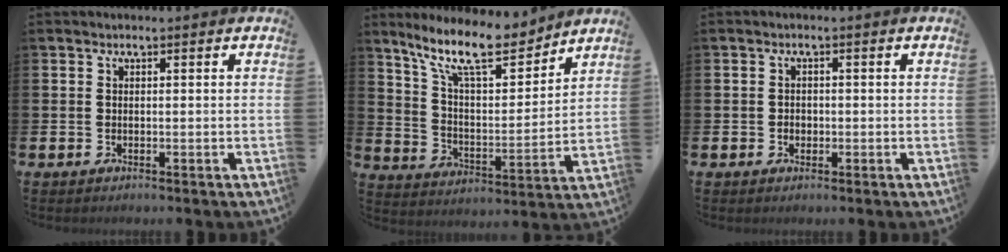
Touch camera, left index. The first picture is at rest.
{"total": 13.0, "force": [10.8, 3.4, 6.4], "torque": [-0.147, -0.057, 0.191]}
{"total": 1.2, "force": [-0.3, 1.1, 0.4], "torque": [-0.001, 0.002, -0.010]}